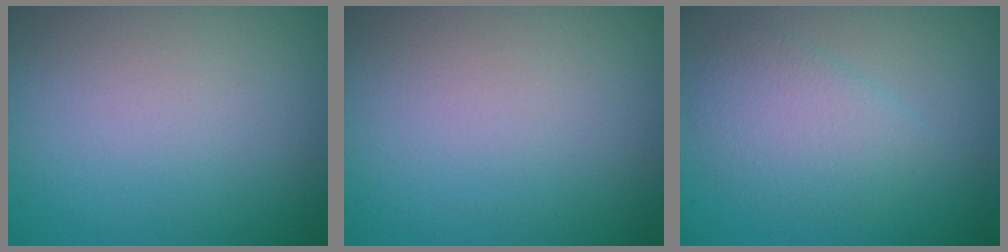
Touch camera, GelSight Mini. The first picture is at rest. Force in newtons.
{"total": 0.0}
{"total": 3.4, "press": 3.4, "slide": 0.1}